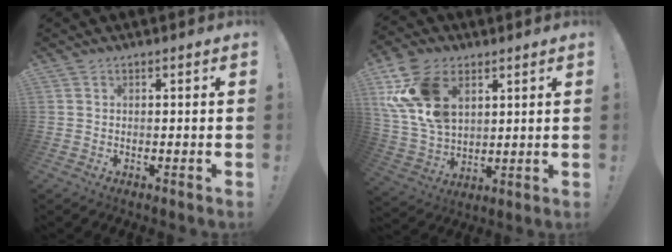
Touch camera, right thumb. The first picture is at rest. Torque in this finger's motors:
{"motor_torque": [1.93, 1.93, 1.66, 0.71, 0.14]}